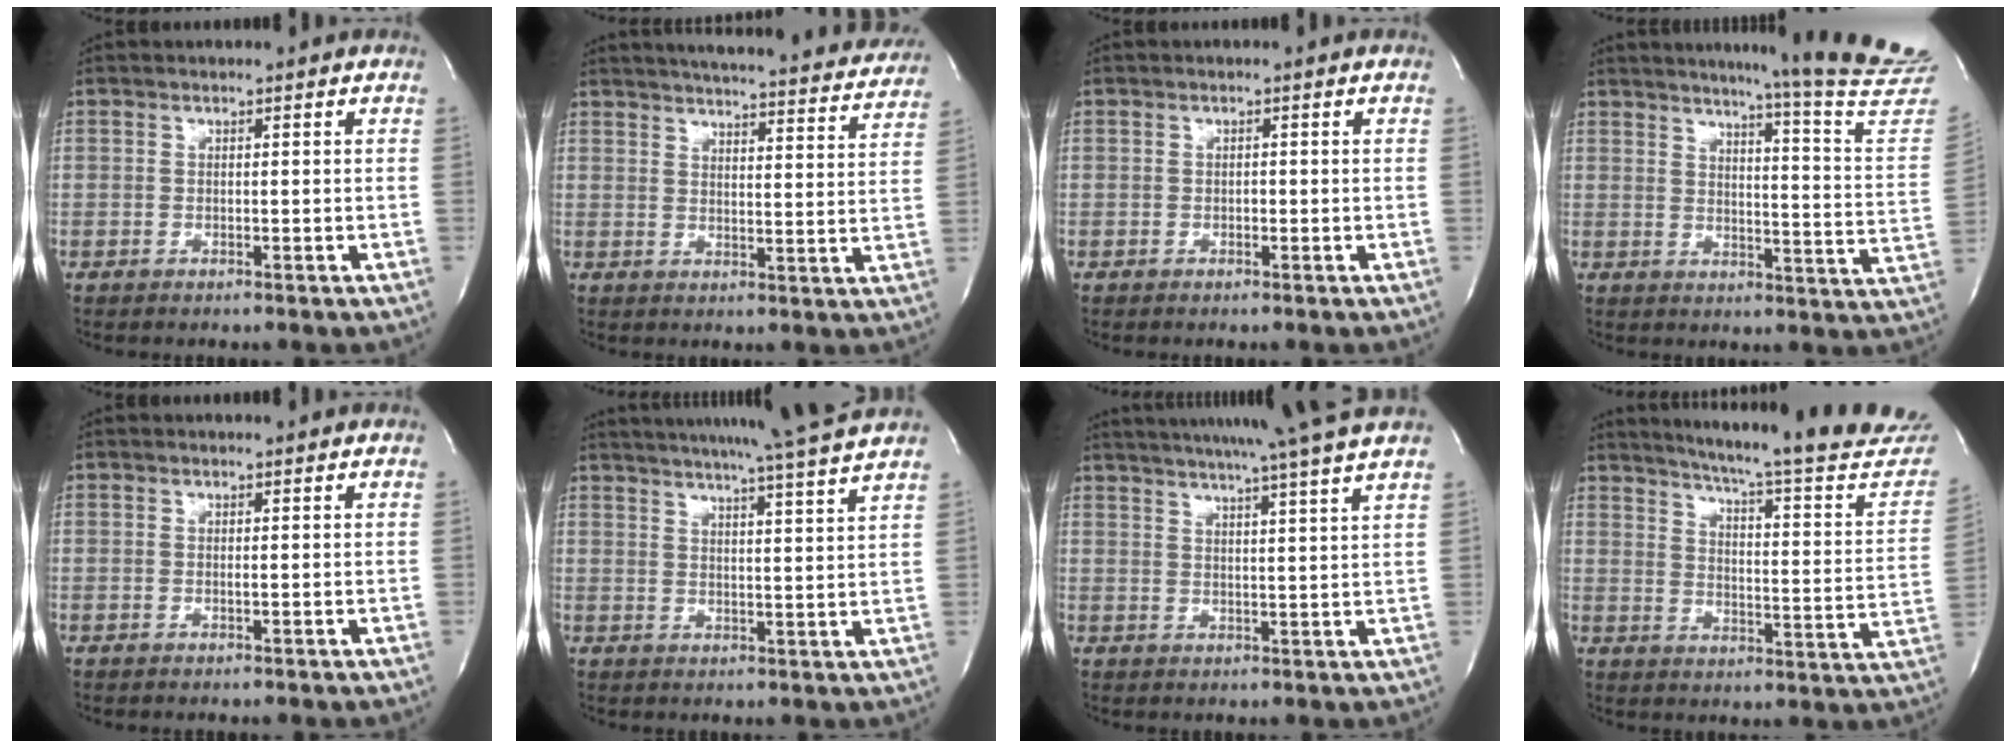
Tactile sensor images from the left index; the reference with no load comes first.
{"total": 26.3, "force": [24.4, 3.2, 9.3], "torque": [-0.145, -0.052, 0.290]}
{"total": 0.5, "force": [-0.3, 0.3, 0.4], "torque": [-0.005, 0.000, -0.006]}
{"total": 21.8, "force": [19.5, -2.2, 9.6], "torque": [-0.137, -0.122, 0.226]}
{"total": 0.0}
{"total": 17.6, "force": [15.7, -2.0, 7.8], "torque": [-0.136, -0.030, 0.203]}
{"total": 17.0, "force": [14.6, -2.1, 8.5], "torque": [-0.145, -0.018, 0.191]}
{"total": 27.5, "force": [25.1, 1.2, 11.1], "torque": [-0.165, -0.102, 0.303]}